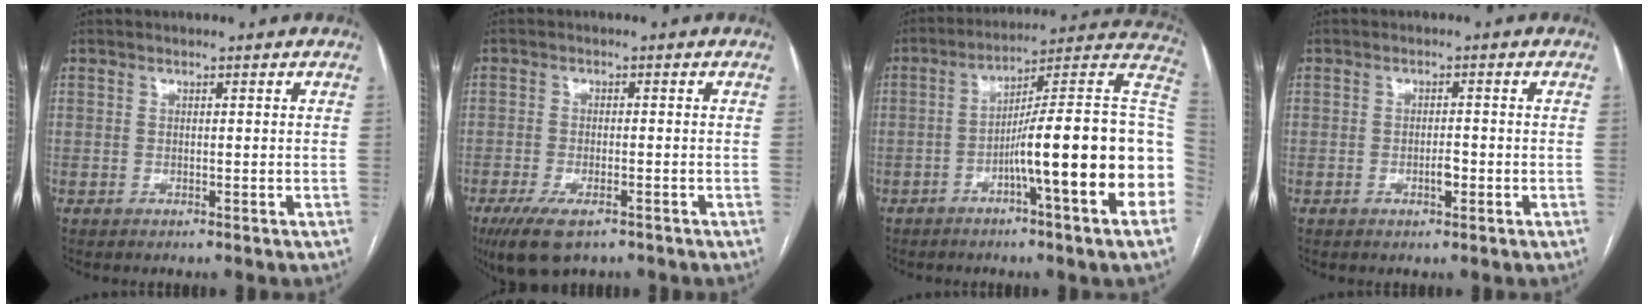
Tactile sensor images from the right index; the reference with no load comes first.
{"total": 7.3, "force": [-4.8, 2.5, 4.8], "torque": [-0.089, -0.015, -0.080]}
{"total": 20.9, "force": [-4.9, 0.5, 20.3], "torque": [-0.205, 0.030, -0.071]}
{"total": 1.9, "force": [-0.8, 0.6, 1.6], "torque": [-0.025, 0.002, -0.012]}